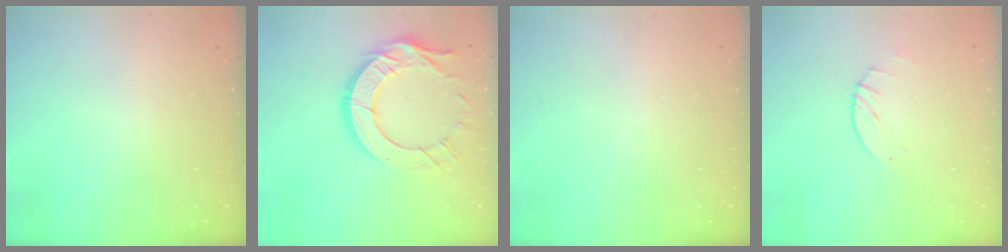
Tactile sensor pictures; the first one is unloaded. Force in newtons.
{"total": 14.7, "press": 14.6, "slide": 1.2}
{"total": 0.0}
{"total": 2.8, "press": 2.8, "slide": 0.4}